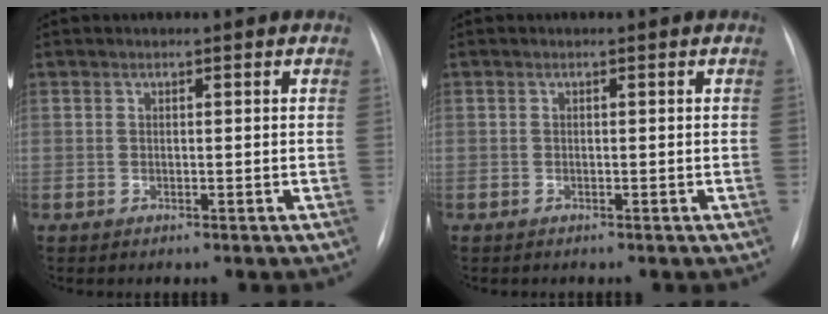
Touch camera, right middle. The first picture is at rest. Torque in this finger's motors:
{"motor_torque": [0.16, -0.36, -0.46, -0.21]}